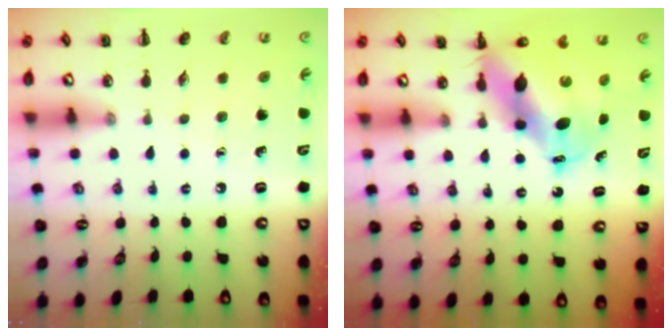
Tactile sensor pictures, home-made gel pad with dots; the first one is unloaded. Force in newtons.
{"total": 10.5, "press": 10.2, "slide": 2.6}